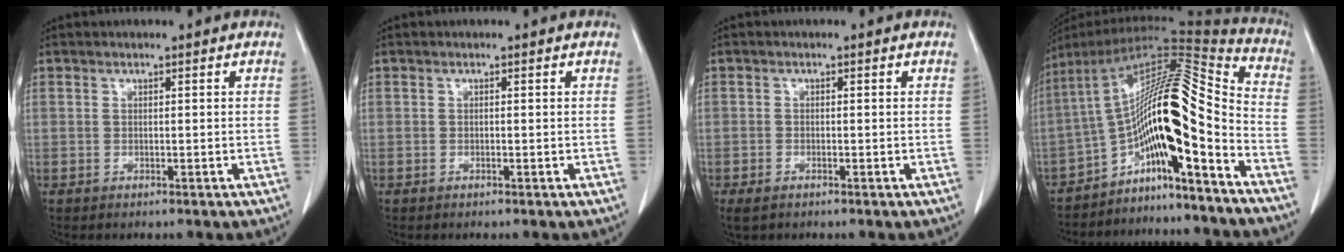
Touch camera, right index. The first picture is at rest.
{"total": 0.0}
{"total": 2.0, "force": [-1.3, 1.0, 1.2], "torque": [-0.026, -0.004, -0.018]}
{"total": 17.1, "force": [-8.9, 1.5, 14.6], "torque": [-0.241, 0.039, -0.147]}